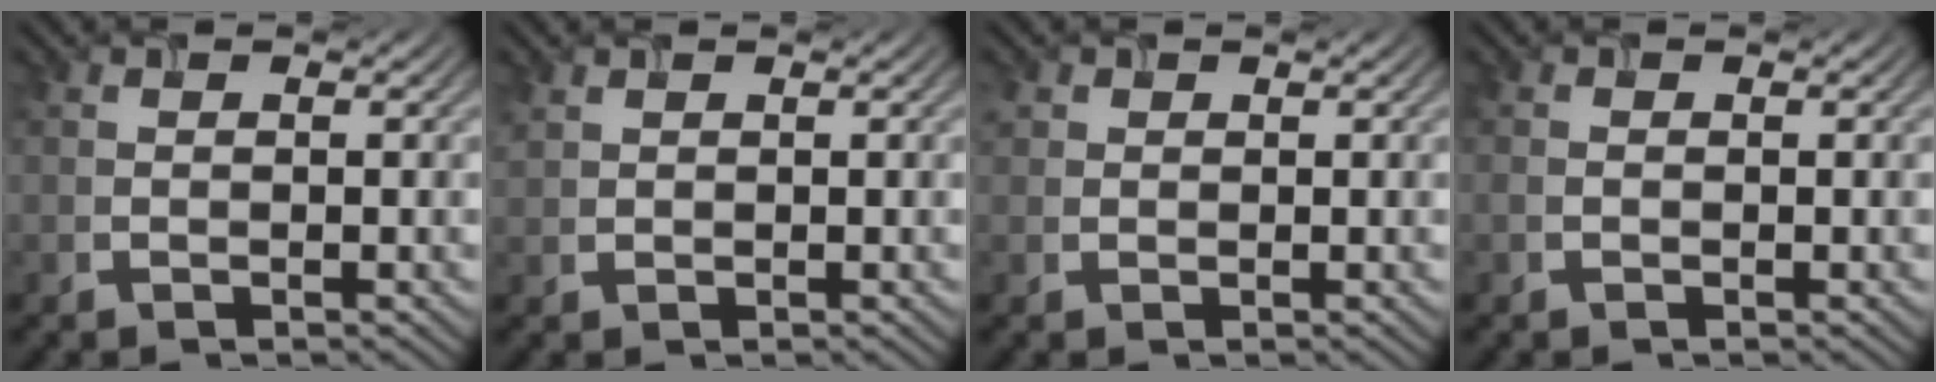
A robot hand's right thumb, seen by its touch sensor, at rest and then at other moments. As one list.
[{"total": 1.1, "force": [0.9, 0.5, 0.3], "torque": [-0.015, 0.004, 0.025]}, {"total": 1.0, "force": [0.6, 0.8, 0.1], "torque": [-0.002, 0.003, 0.013]}, {"total": 0.6, "force": [-0.1, 0.5, 0.4], "torque": [-0.010, -0.001, -0.002]}]